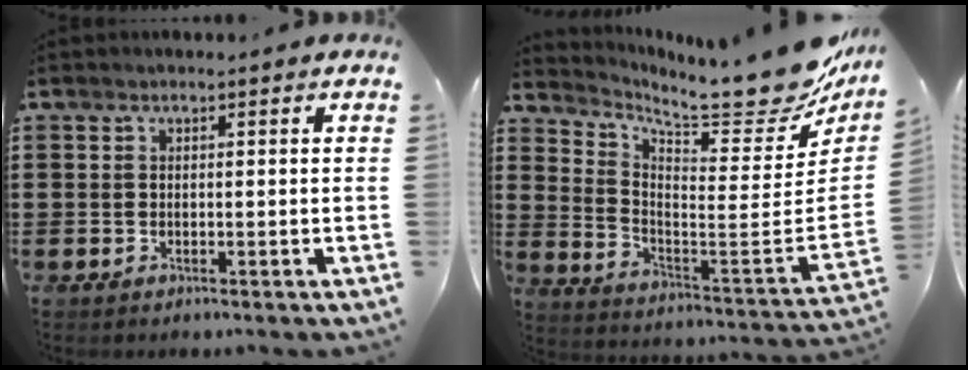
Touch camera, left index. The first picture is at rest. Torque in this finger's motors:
{"motor_torque": [2.14, 0.00, 0.00, -0.03]}